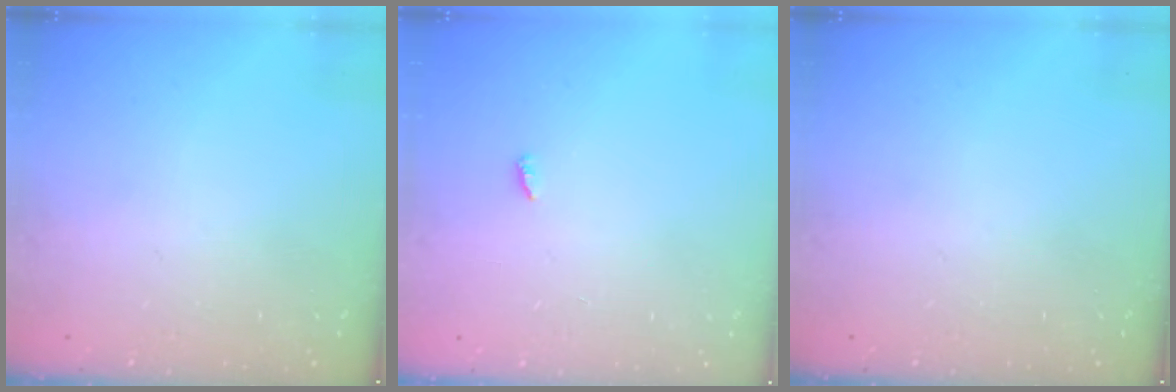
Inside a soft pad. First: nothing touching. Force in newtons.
{"total": 2.3, "press": 2.3, "slide": 0.2}
{"total": 0.0}